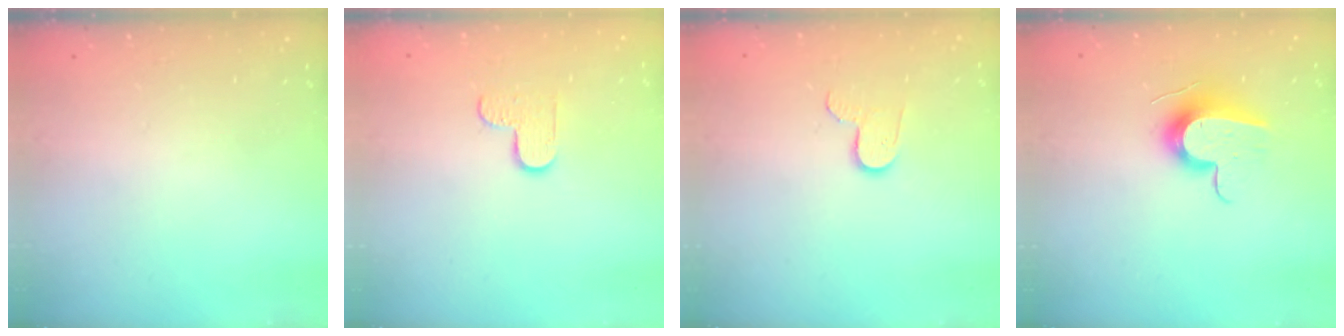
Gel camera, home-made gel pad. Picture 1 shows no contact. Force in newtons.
{"total": 5.9, "press": 5.8, "slide": 0.6}
{"total": 6.3, "press": 6.3, "slide": 0.5}
{"total": 12.4, "press": 12.4, "slide": 0.4}